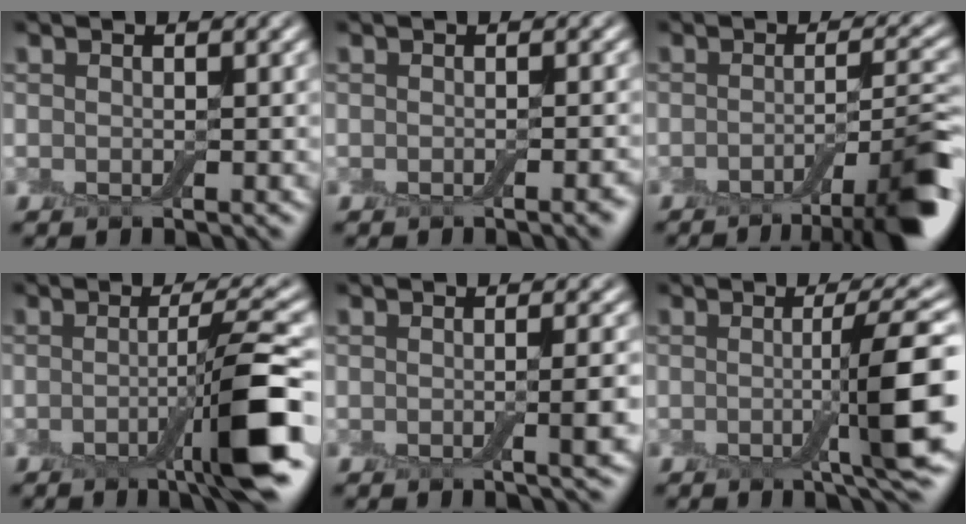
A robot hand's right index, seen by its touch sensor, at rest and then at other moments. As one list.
[{"total": 1.1, "force": [-0.6, 0.1, 0.9], "torque": [-0.012, 0.000, -0.008]}, {"total": 7.5, "force": [-3.9, 1.3, 6.2], "torque": [-0.074, 0.007, -0.060]}, {"total": 6.9, "force": [-1.9, 0.7, 6.6], "torque": [-0.096, 0.005, -0.038]}, {"total": 2.4, "force": [-0.4, 0.3, 2.4], "torque": [-0.031, -0.001, -0.007]}, {"total": 6.5, "force": [-0.6, 0.7, 6.4], "torque": [-0.093, 0.001, -0.008]}]